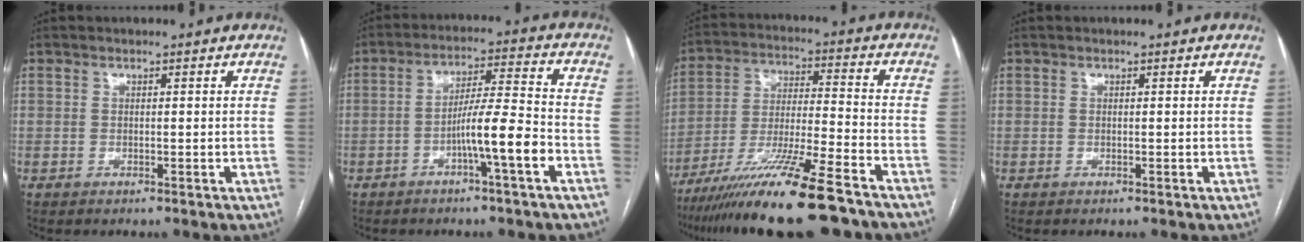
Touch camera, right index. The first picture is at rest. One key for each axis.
{"total": 8.6, "fx": -3.6, "fy": -0.4, "fz": 7.8, "tx": -0.133, "ty": 0.011, "tz": -0.061}
{"total": 18.1, "fx": -13.8, "fy": 0.1, "fz": 11.7, "tx": -0.210, "ty": -0.035, "tz": -0.237}
{"total": 0.0}